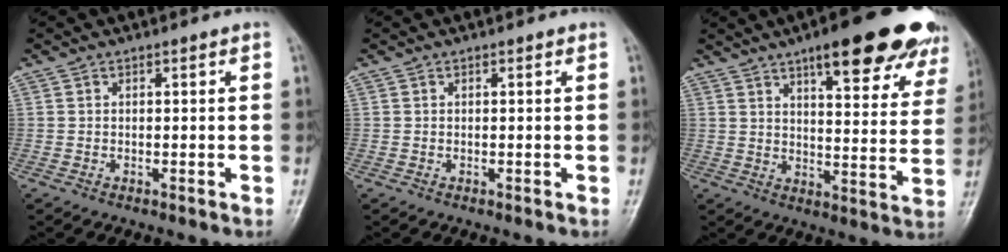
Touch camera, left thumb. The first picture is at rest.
{"total": 0.0}
{"total": 22.5, "force": [14.8, 6.6, 15.6], "torque": [-0.165, -0.046, 0.186]}